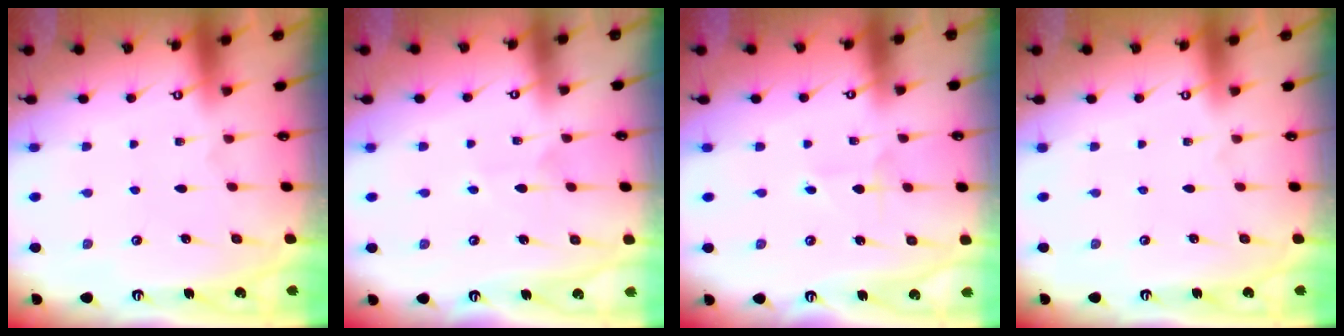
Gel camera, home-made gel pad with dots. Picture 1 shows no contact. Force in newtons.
{"total": 4.6, "press": 4.6, "slide": 0.4}
{"total": 1.9, "press": 1.9, "slide": 0.1}
{"total": 0.0}